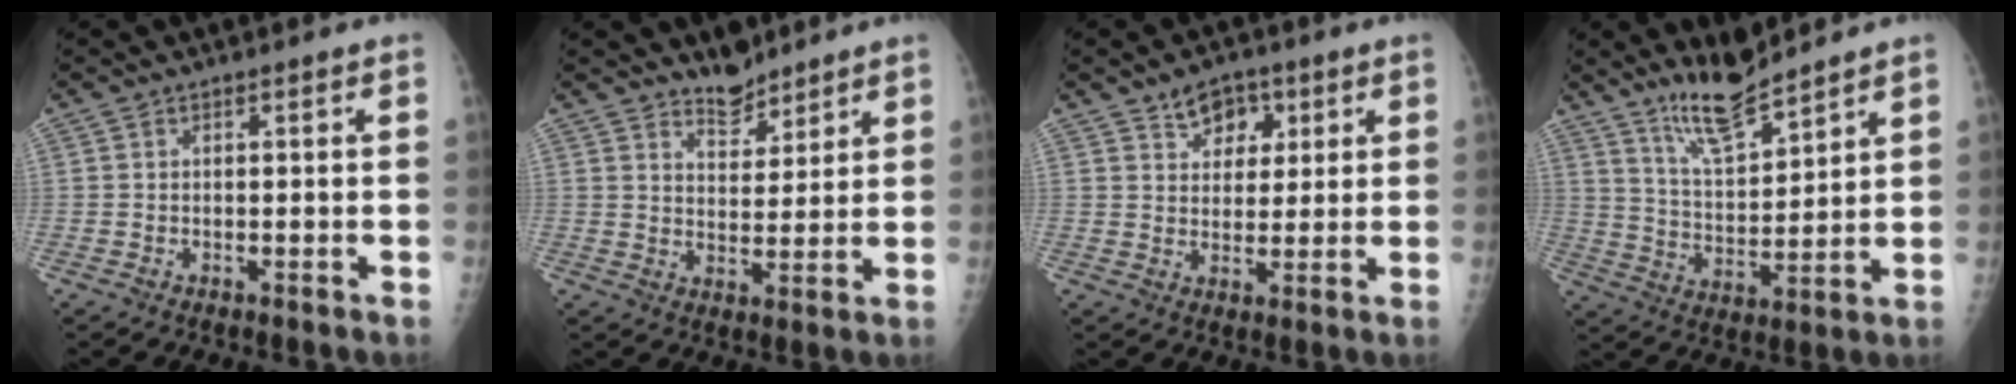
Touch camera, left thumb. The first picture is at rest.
{"total": 5.4, "force": [4.7, 2.3, 1.3], "torque": [0.002, -0.040, 0.082]}
{"total": 6.3, "force": [3.3, 4.5, 2.8], "torque": [-0.006, -0.013, 0.049]}
{"total": 9.7, "force": [8.3, 1.7, 4.6], "torque": [-0.075, -0.065, 0.163]}